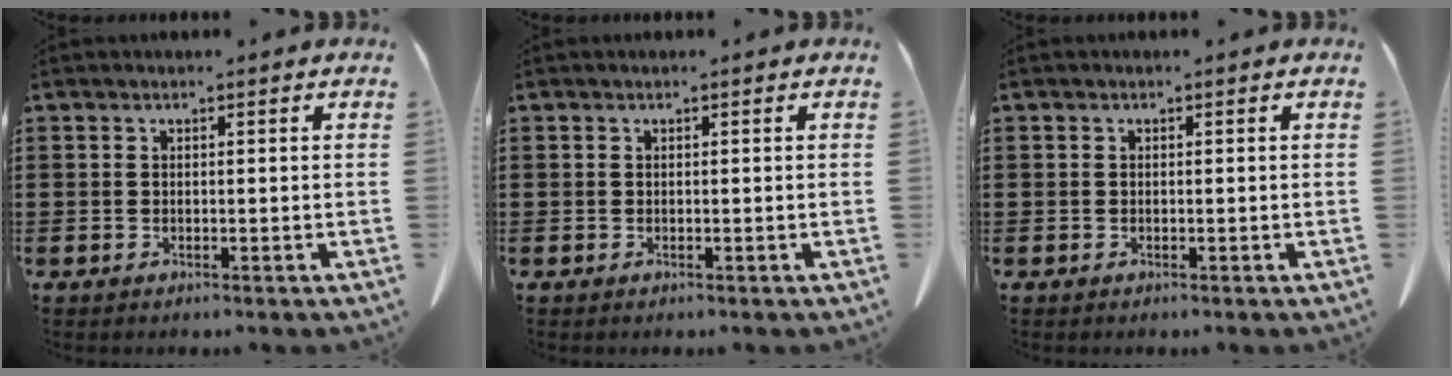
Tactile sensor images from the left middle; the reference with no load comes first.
{"total": 0.0}
{"total": 0.0}